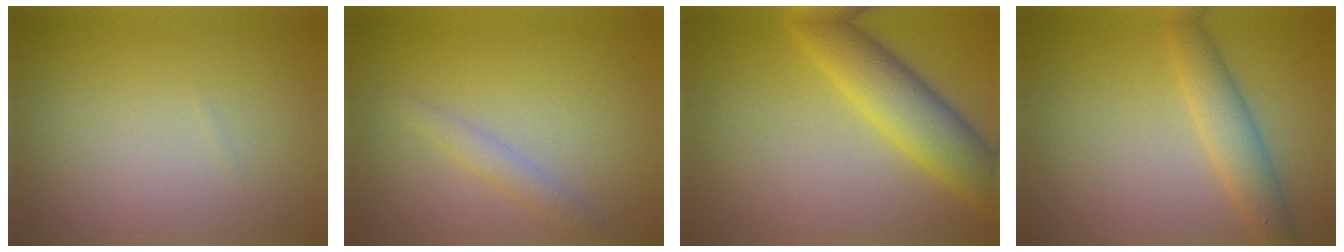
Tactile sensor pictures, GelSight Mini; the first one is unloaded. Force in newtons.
{"total": 1.0, "press": 1.0, "slide": 0.1}
{"total": 5.7, "press": 5.7, "slide": 0.3}
{"total": 3.2, "press": 3.2, "slide": 0.0}